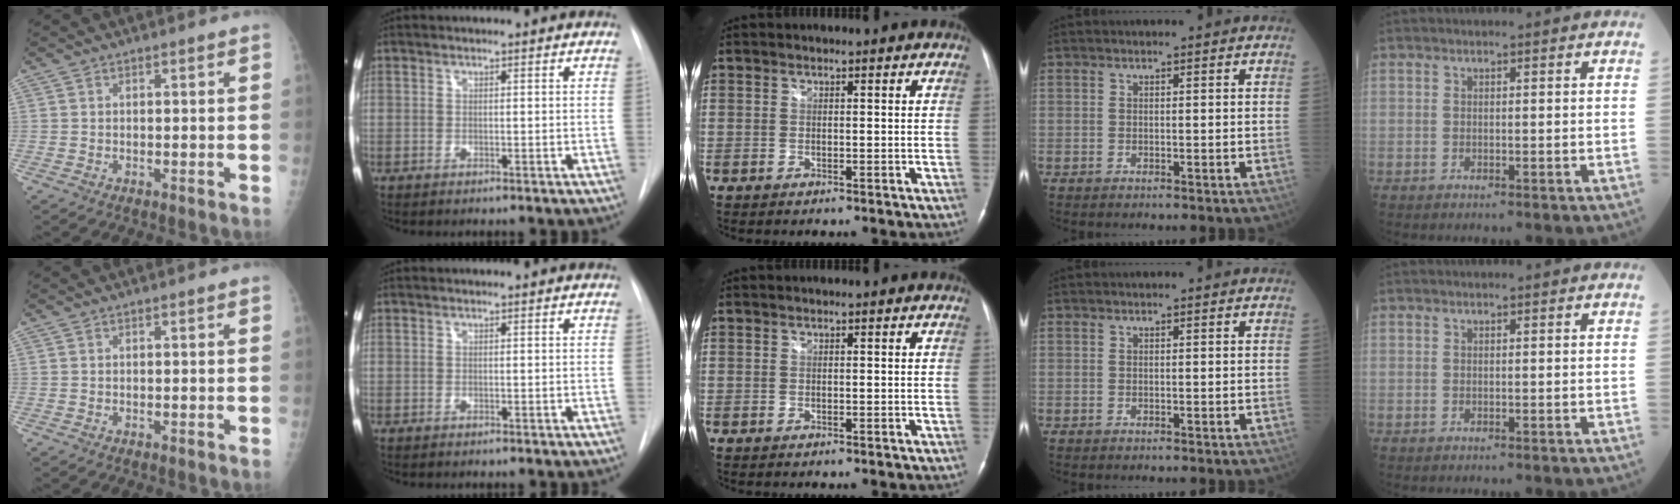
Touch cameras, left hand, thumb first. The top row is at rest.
{}